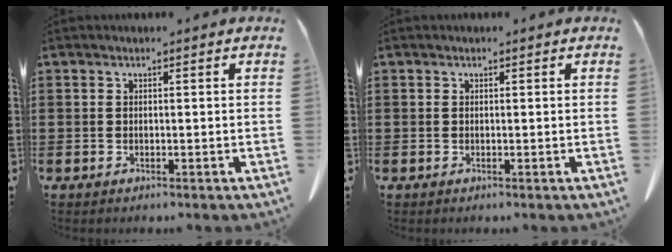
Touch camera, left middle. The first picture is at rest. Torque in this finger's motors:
{"motor_torque": [0.33, 0.31, -0.02, 0.01]}